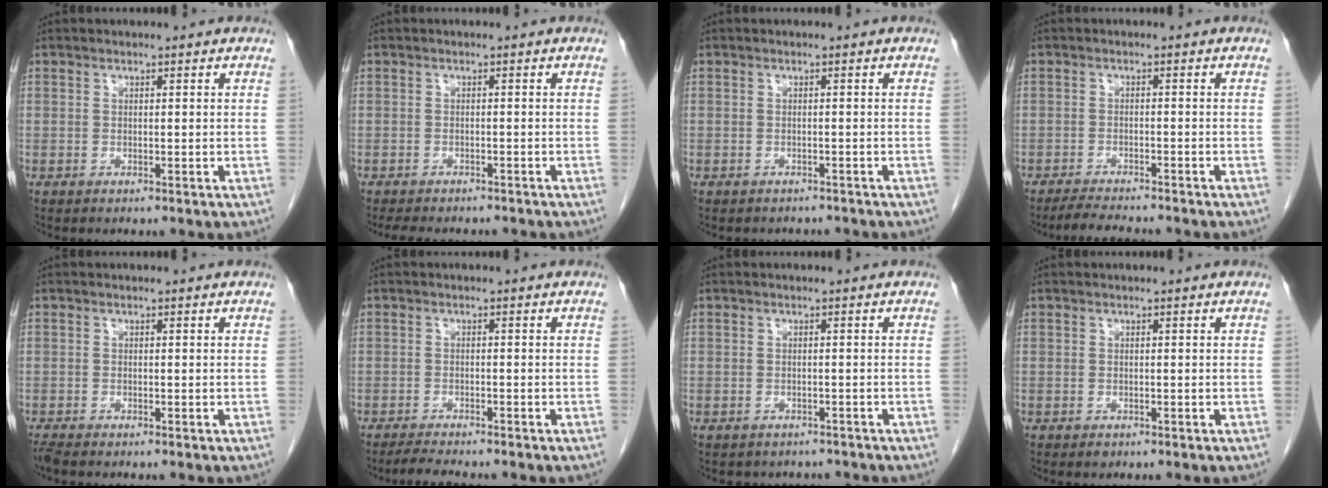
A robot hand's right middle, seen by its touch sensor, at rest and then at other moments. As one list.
[{"total": 7.7, "force": [-6.7, 2.4, 3.0], "torque": [-0.045, -0.005, -0.088]}, {"total": 2.8, "force": [-2.6, 1.1, 0.2], "torque": [-0.009, -0.002, -0.033]}, {"total": 5.8, "force": [-5.3, 0.4, 2.3], "torque": [-0.038, -0.016, -0.085]}, {"total": 1.1, "force": [-1.1, 0.0, 0.4], "torque": [-0.016, -0.006, -0.022]}, {"total": 3.8, "force": [-3.4, 0.2, 1.7], "torque": [-0.032, -0.013, -0.054]}, {"total": 3.8, "force": [-3.4, 1.8, 0.2], "torque": [-0.008, 0.005, -0.039]}, {"total": 0.5, "force": [-0.3, 0.3, 0.2], "torque": [-0.003, 0.001, -0.002]}]